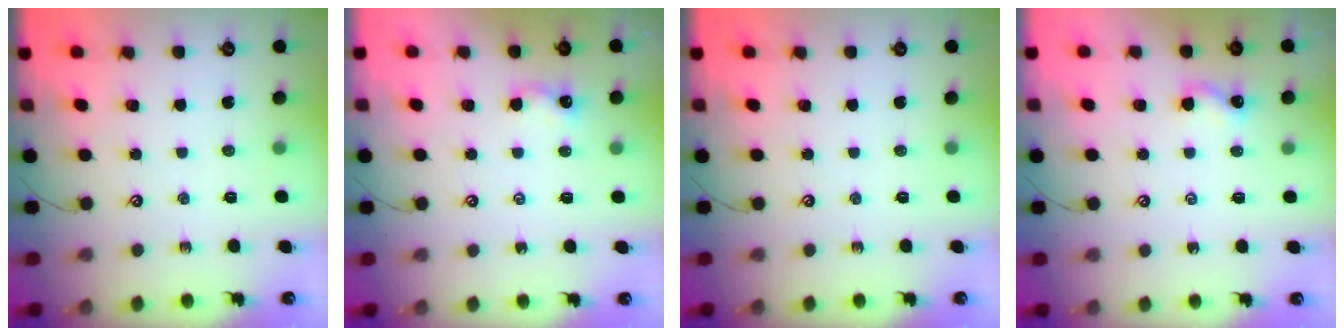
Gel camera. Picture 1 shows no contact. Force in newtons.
{"total": 3.4, "press": 3.4, "slide": 0.4}
{"total": 0.0}
{"total": 3.7, "press": 3.6, "slide": 0.7}